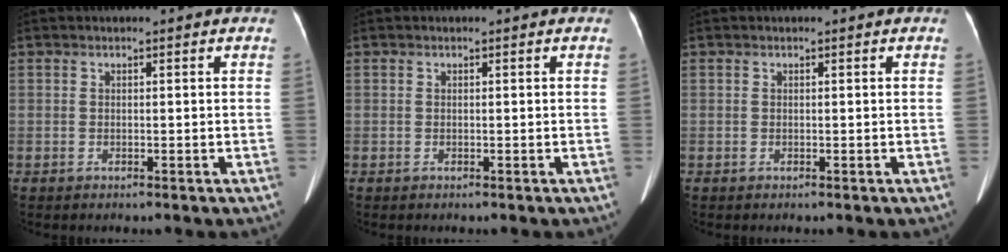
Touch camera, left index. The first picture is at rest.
{"total": 0.0}
{"total": 0.0}